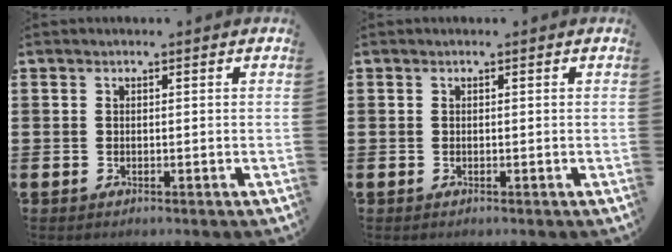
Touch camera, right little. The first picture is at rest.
{"total": 0.0}